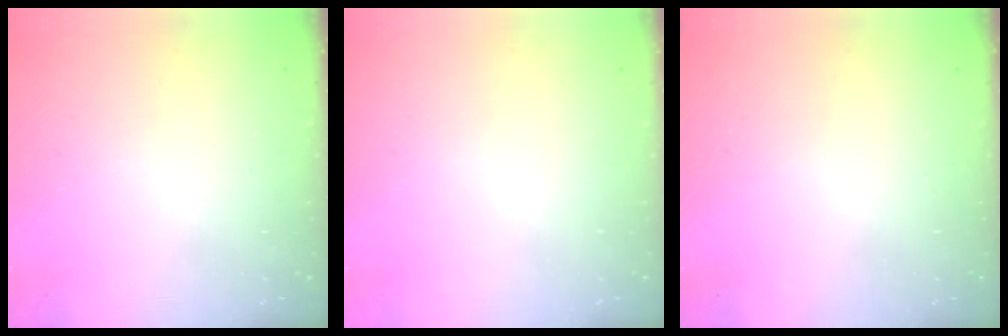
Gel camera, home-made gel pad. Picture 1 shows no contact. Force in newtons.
{"total": 0.0}
{"total": 0.0}